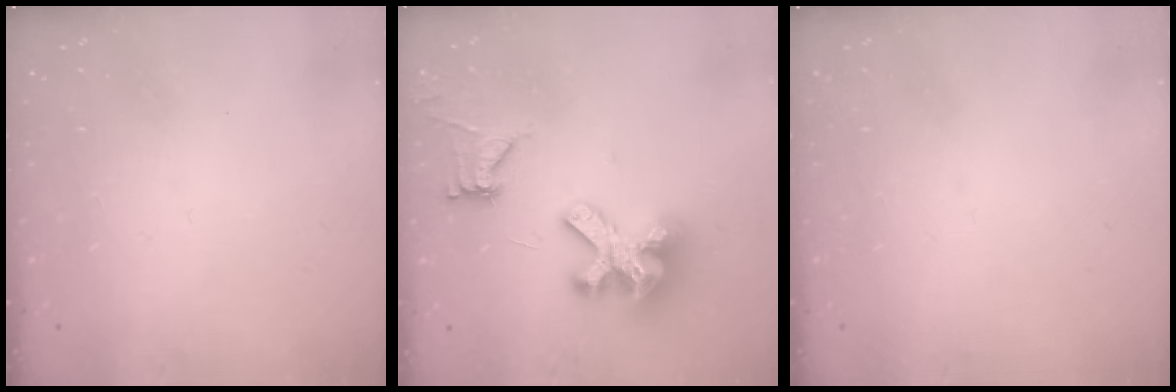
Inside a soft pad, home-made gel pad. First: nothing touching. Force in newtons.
{"total": 14.3, "press": 14.2, "slide": 1.7}
{"total": 0.0}